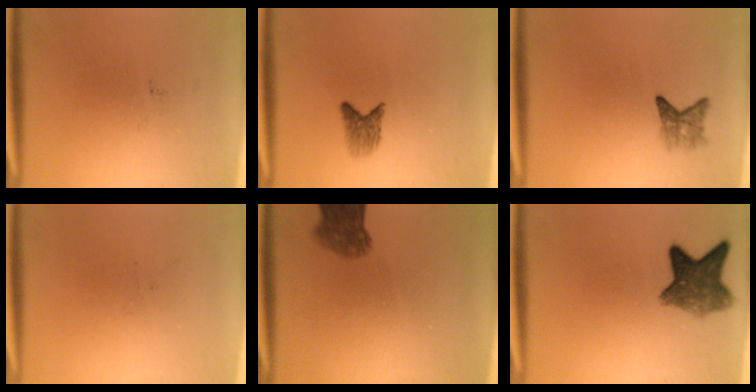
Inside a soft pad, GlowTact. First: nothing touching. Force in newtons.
{"total": 2.3}
{"total": 2.3}
{"total": 0.0}
{"total": 5.2}
{"total": 7.5}